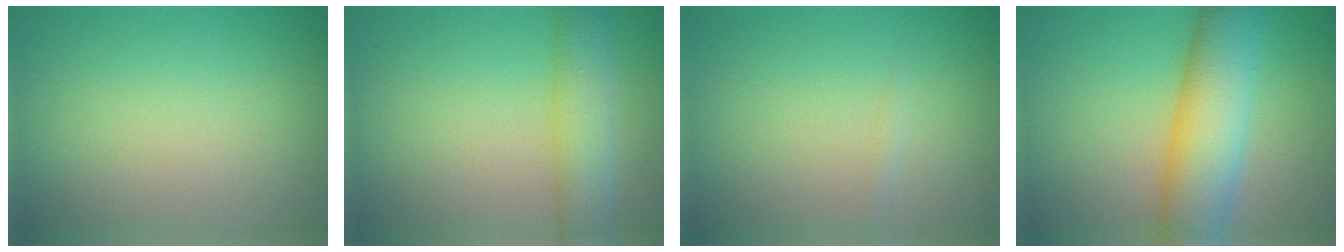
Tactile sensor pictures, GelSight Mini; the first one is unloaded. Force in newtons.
{"total": 5.2, "press": 5.2, "slide": 0.2}
{"total": 0.6, "press": 0.6, "slide": 0.0}
{"total": 8.9, "press": 8.9, "slide": 0.2}